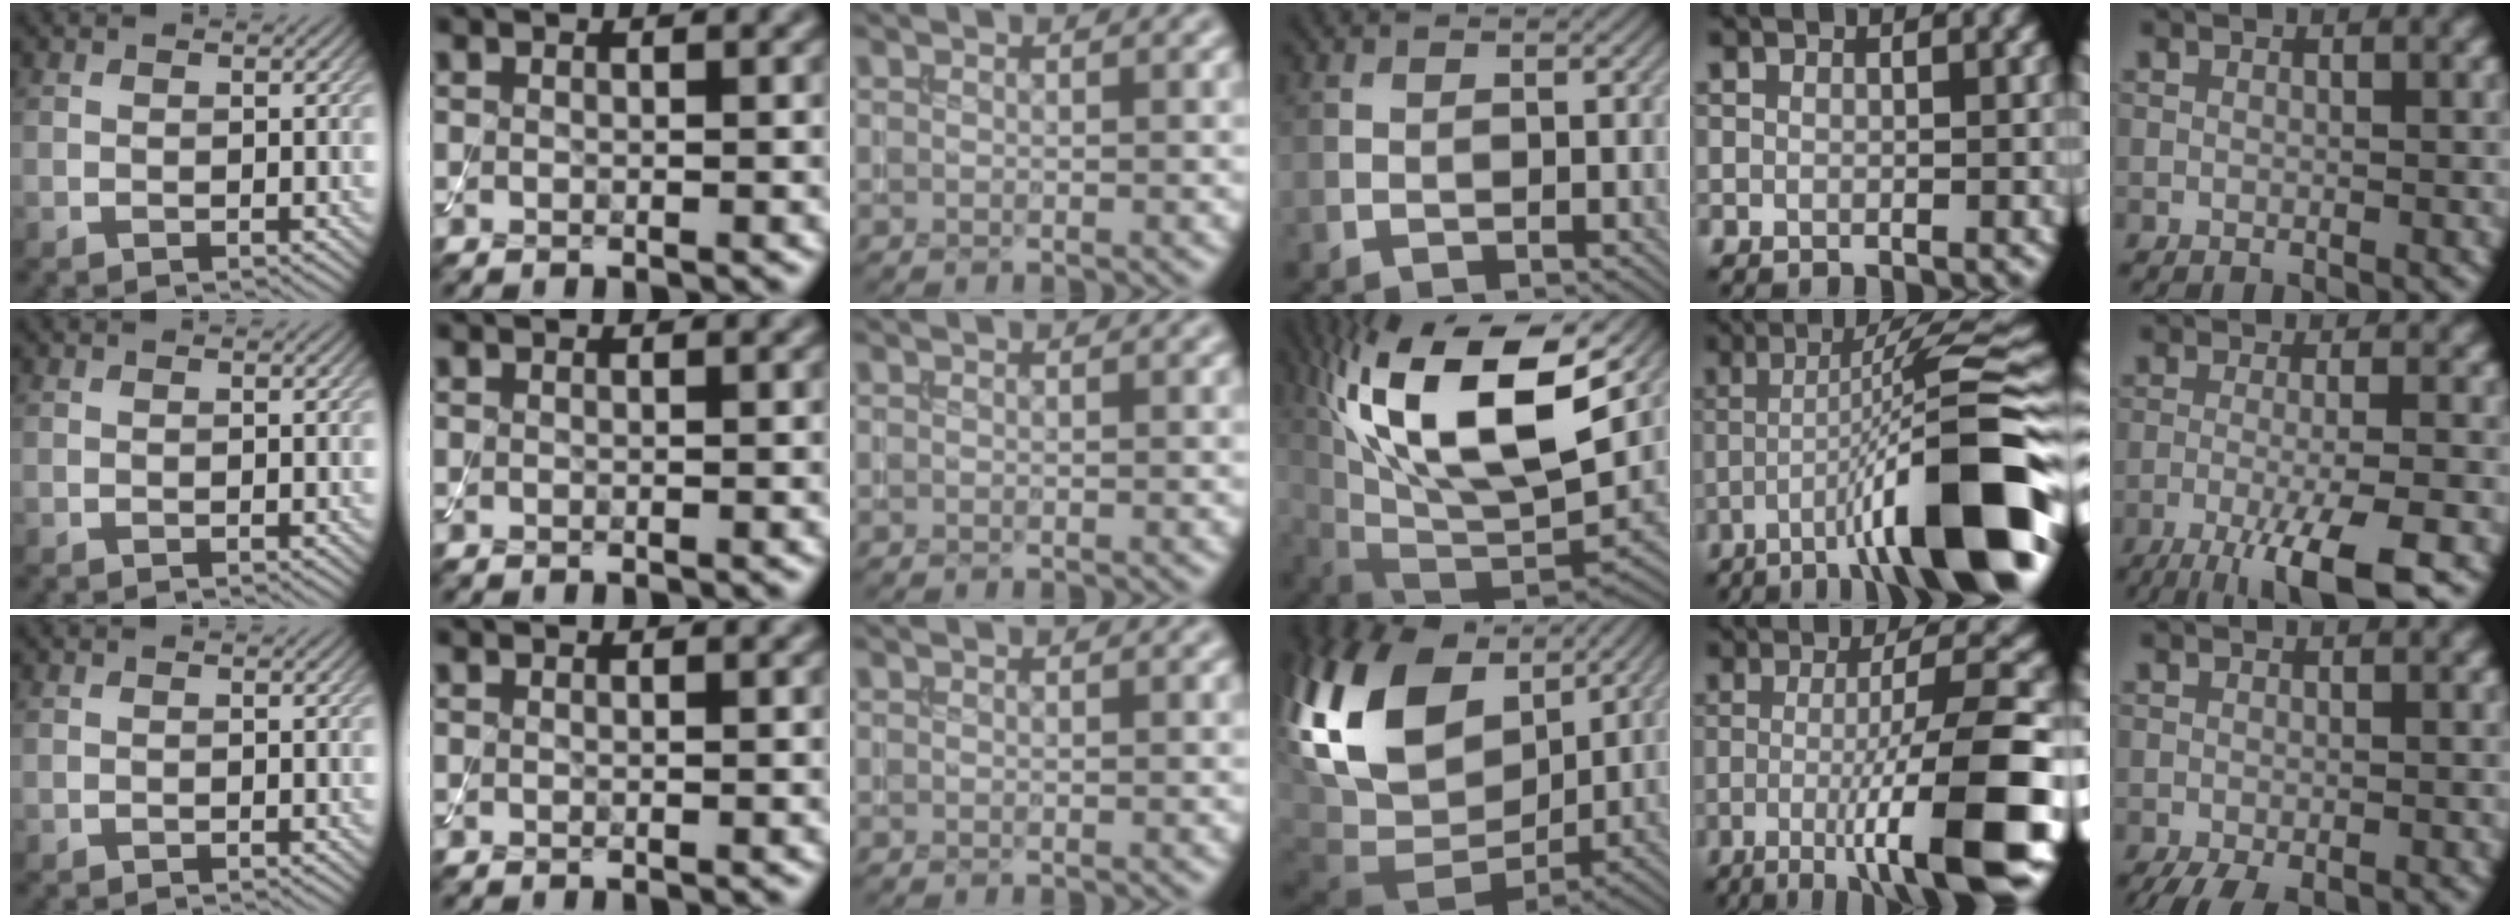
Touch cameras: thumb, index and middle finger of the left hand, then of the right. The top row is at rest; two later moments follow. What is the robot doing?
{"motion": "assemble", "object": "toy tower of hanoi"}